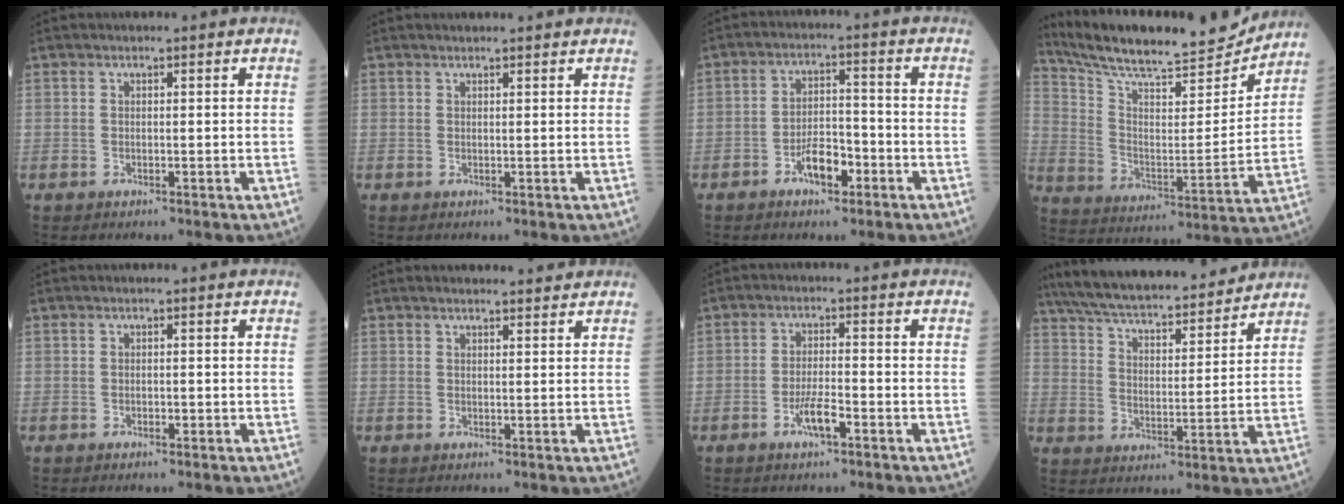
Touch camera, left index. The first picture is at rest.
{"total": 2.7, "force": [2.6, 0.2, 0.8], "torque": [-0.010, 0.016, 0.030]}
{"total": 5.5, "force": [-3.0, 2.3, 4.0], "torque": [-0.077, 0.008, -0.052]}
{"total": 19.8, "force": [18.6, 2.5, 6.3], "torque": [-0.121, -0.021, 0.286]}
{"total": 0.6, "force": [-0.3, 0.3, 0.4], "torque": [-0.008, 0.002, -0.006]}
{"total": 3.4, "force": [3.3, 0.4, 0.8], "torque": [-0.014, 0.008, 0.040]}
{"total": 3.9, "force": [-2.1, 0.6, 3.2], "torque": [-0.066, 0.000, -0.040]}
{"total": 19.9, "force": [17.8, 3.0, 8.2], "torque": [-0.143, 0.024, 0.272]}